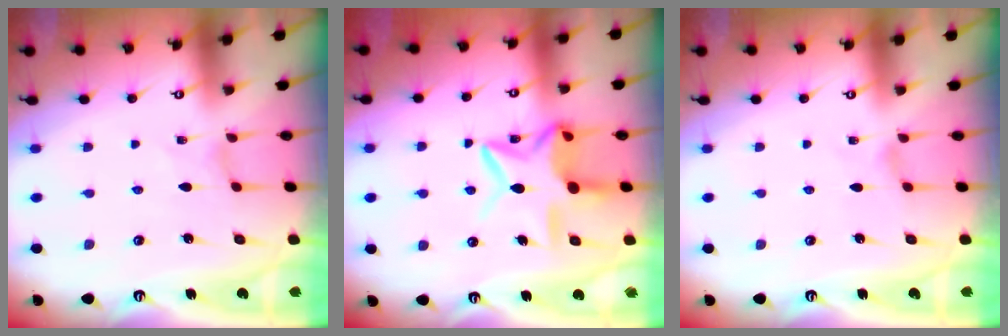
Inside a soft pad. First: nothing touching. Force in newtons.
{"total": 13.3, "press": 13.3, "slide": 1.1}
{"total": 0.0}